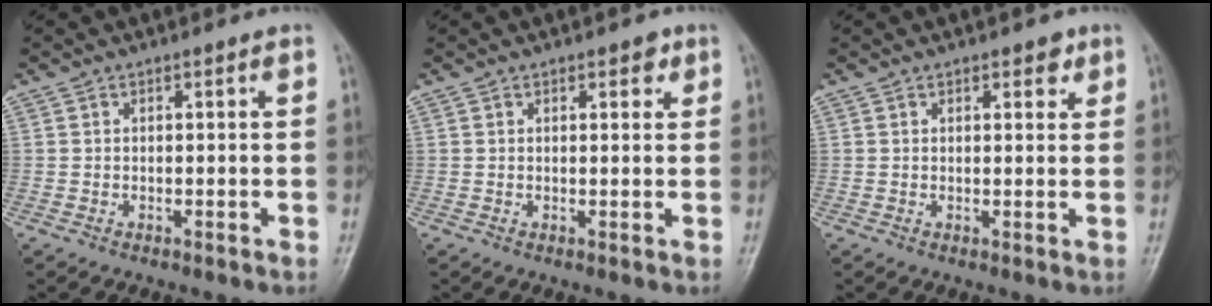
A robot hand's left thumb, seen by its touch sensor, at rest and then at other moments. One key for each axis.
{"total": 2.2, "fx": 1.2, "fy": 1.2, "fz": 1.4, "tx": -0.004, "ty": -0.003, "tz": 0.013}
{"total": 2.5, "fx": 1.4, "fy": 1.3, "fz": 1.5, "tx": -0.004, "ty": -0.005, "tz": 0.017}